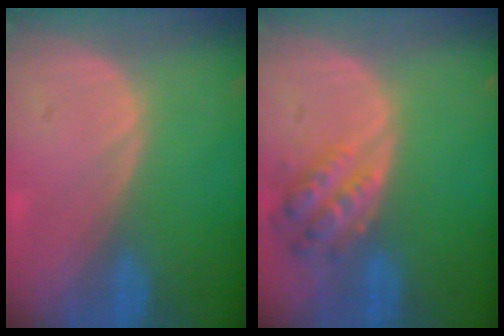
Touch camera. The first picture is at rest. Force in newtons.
{"total": 6.0, "press": 5.5, "slide": 2.4}